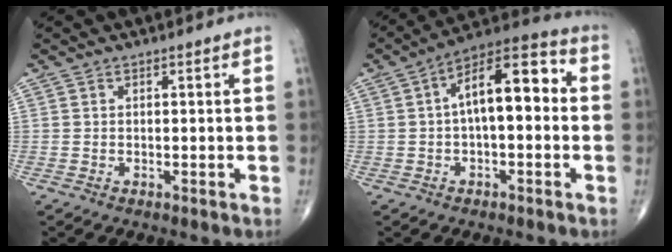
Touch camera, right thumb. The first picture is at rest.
{"total": 13.3, "force": [0.9, 6.0, 11.8], "torque": [-0.169, 0.045, 0.002]}